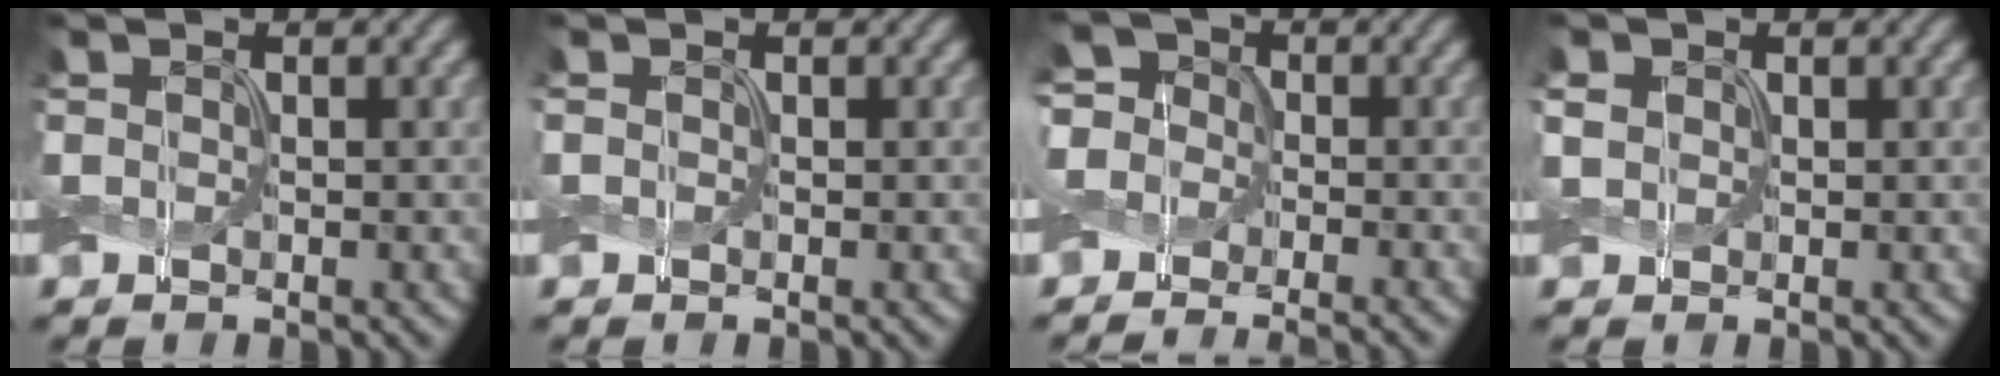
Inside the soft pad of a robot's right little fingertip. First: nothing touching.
{"total": 0.0}
{"total": 6.3, "force": [-2.2, 5.2, 2.7], "torque": [-0.035, 0.018, -0.079]}
{"total": 1.2, "force": [0.4, 1.0, 0.5], "torque": [-0.015, 0.002, 0.006]}